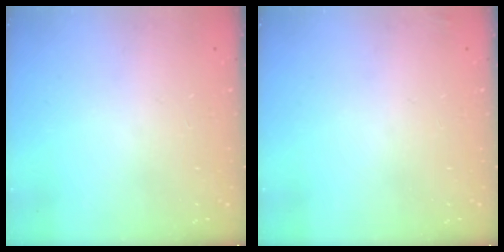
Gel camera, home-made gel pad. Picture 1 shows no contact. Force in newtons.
{"total": 2.3, "press": 2.2, "slide": 0.8}